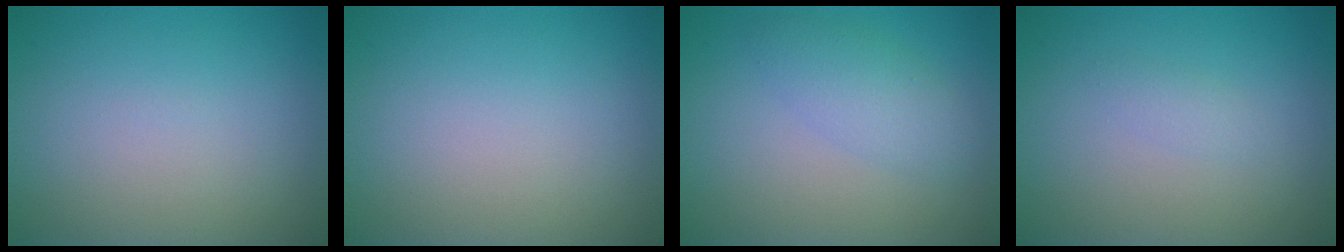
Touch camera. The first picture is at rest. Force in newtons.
{"total": 0.0}
{"total": 2.7, "press": 2.7, "slide": 0.0}
{"total": 0.9, "press": 0.9, "slide": 0.1}